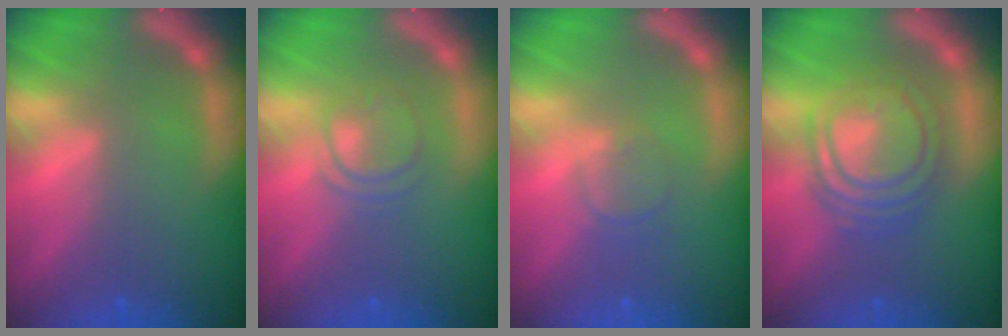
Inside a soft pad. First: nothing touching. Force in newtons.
{"total": 3.0}
{"total": 1.9}
{"total": 8.1}